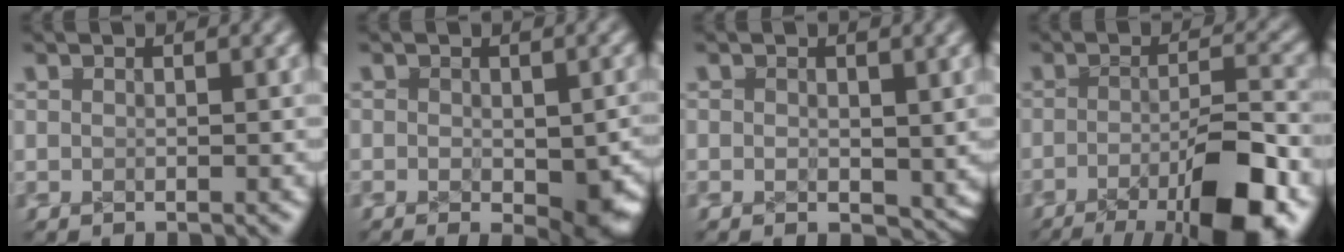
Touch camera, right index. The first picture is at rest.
{"total": 3.6, "force": [-1.6, 1.6, 2.8], "torque": [-0.035, -0.017, -0.020]}
{"total": 1.5, "force": [-0.3, 0.9, 1.1], "torque": [-0.021, -0.012, -0.003]}
{"total": 10.7, "force": [-6.2, 4.3, 7.6], "torque": [-0.094, -0.027, -0.083]}